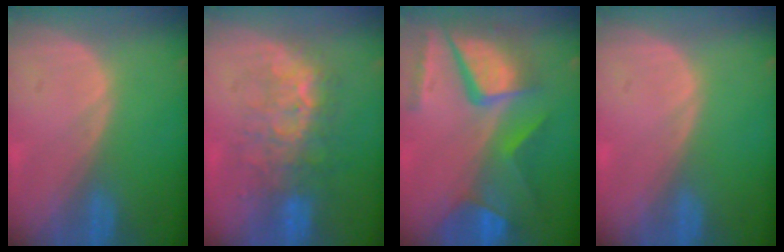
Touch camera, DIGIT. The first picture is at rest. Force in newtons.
{"total": 8.2, "press": 8.0, "slide": 1.9}
{"total": 11.8, "press": 9.8, "slide": 6.6}
{"total": 0.0}